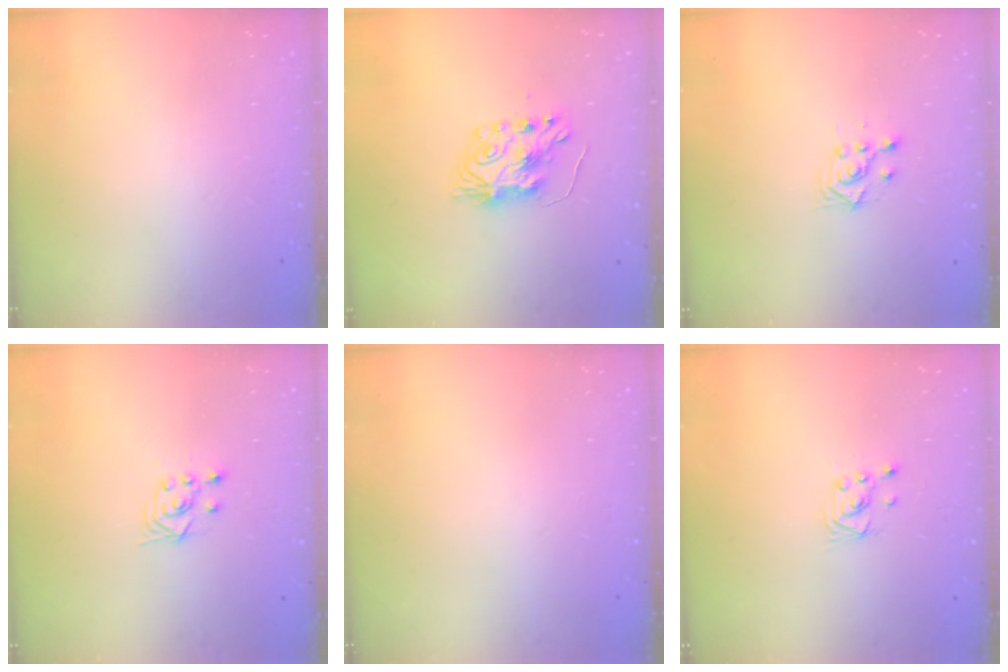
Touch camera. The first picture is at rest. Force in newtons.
{"total": 8.1, "press": 8.1, "slide": 0.5}
{"total": 4.6, "press": 4.5, "slide": 0.6}
{"total": 2.9, "press": 2.5, "slide": 1.4}
{"total": 0.0}
{"total": 1.7, "press": 1.6, "slide": 0.1}